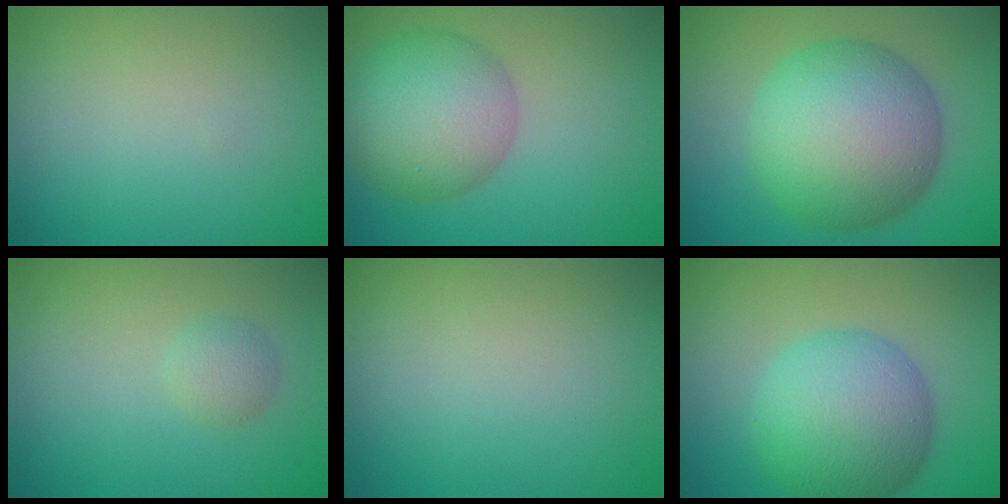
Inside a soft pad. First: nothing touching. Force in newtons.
{"total": 7.7, "press": 7.7, "slide": 0.3}
{"total": 11.7, "press": 11.7, "slide": 0.1}
{"total": 1.5, "press": 1.5, "slide": 0.0}
{"total": 0.0}
{"total": 8.6, "press": 8.6, "slide": 0.1}